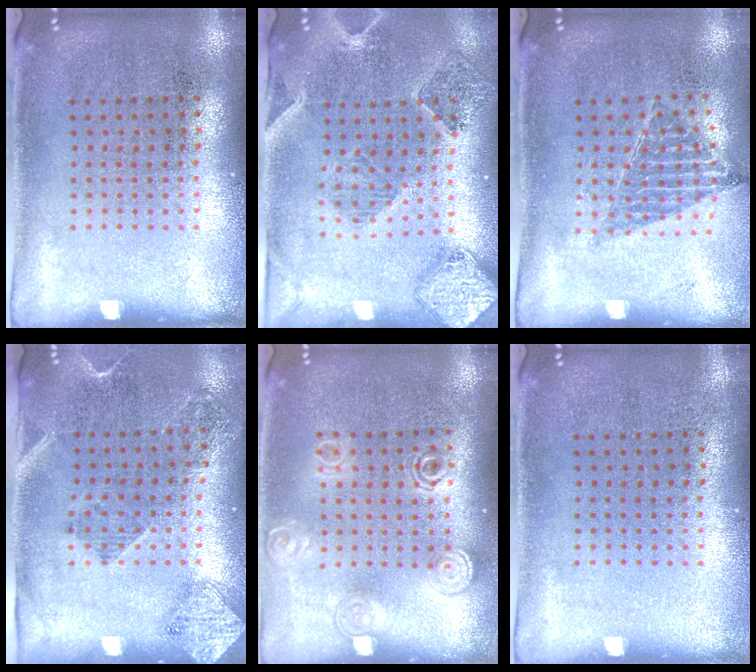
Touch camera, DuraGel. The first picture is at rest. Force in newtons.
{"total": 1.6, "press": 1.6, "slide": 0.3}
{"total": 0.8, "press": 0.8, "slide": 0.1}
{"total": 1.8, "press": 1.5, "slide": 1.1}
{"total": 1.5, "press": 1.2, "slide": 0.9}
{"total": 0.0}